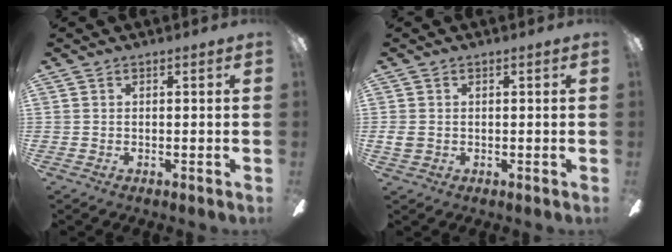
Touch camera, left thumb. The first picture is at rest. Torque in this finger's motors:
{"motor_torque": [0.04, 0.38, 0.30, -0.31, 0.00]}